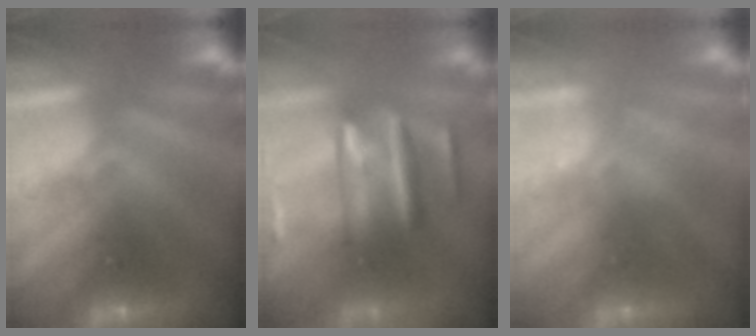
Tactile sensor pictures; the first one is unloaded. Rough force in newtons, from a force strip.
{"total": 9.6}
{"total": 2.4}